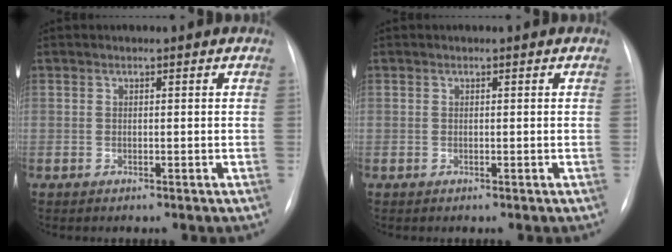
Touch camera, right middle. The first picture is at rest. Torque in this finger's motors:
{"motor_torque": [0.00, 0.00, 0.00, 0.00]}